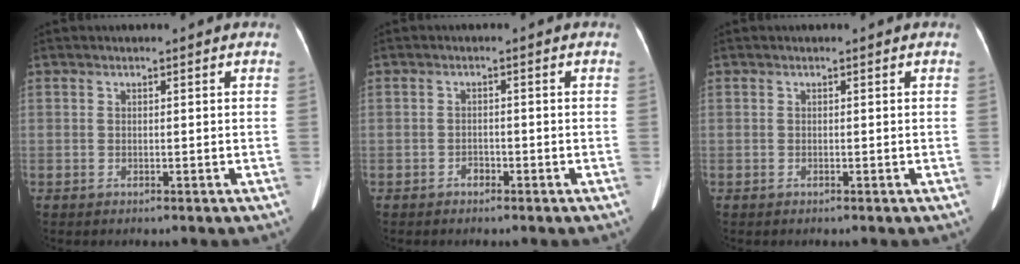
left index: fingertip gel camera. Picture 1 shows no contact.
{"total": 1.1, "force": [-0.9, 0.5, 0.2], "torque": [-0.004, -0.001, -0.019]}
{"total": 0.0}